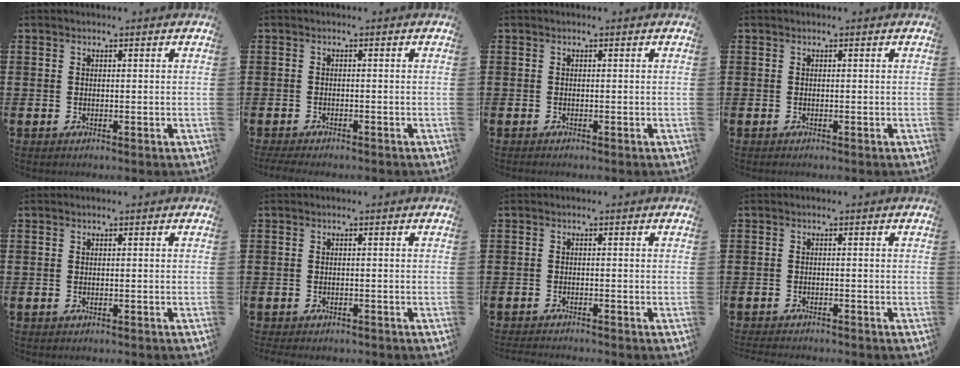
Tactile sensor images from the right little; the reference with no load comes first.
{"total": 1.1, "force": [-1.0, 0.2, 0.5], "torque": [-0.010, 0.000, -0.021]}
{"total": 0.0}
{"total": 0.0}
{"total": 0.0}
{"total": 0.7, "force": [-0.6, 0.1, 0.0], "torque": [-0.001, -0.001, -0.014]}
{"total": 1.0, "force": [-1.0, -0.1, 0.1], "torque": [-0.001, 0.000, -0.021]}
{"total": 1.3, "force": [-1.3, 0.0, 0.0], "torque": [-0.004, 0.001, -0.025]}